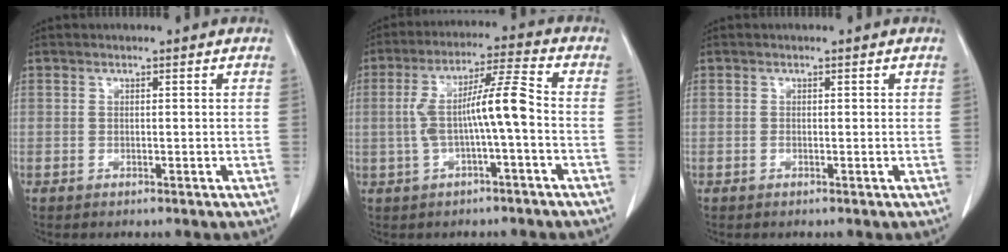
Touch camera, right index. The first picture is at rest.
{"total": 8.8, "force": [-1.0, 0.5, 8.7], "torque": [-0.167, 0.029, -0.020]}
{"total": 0.0}